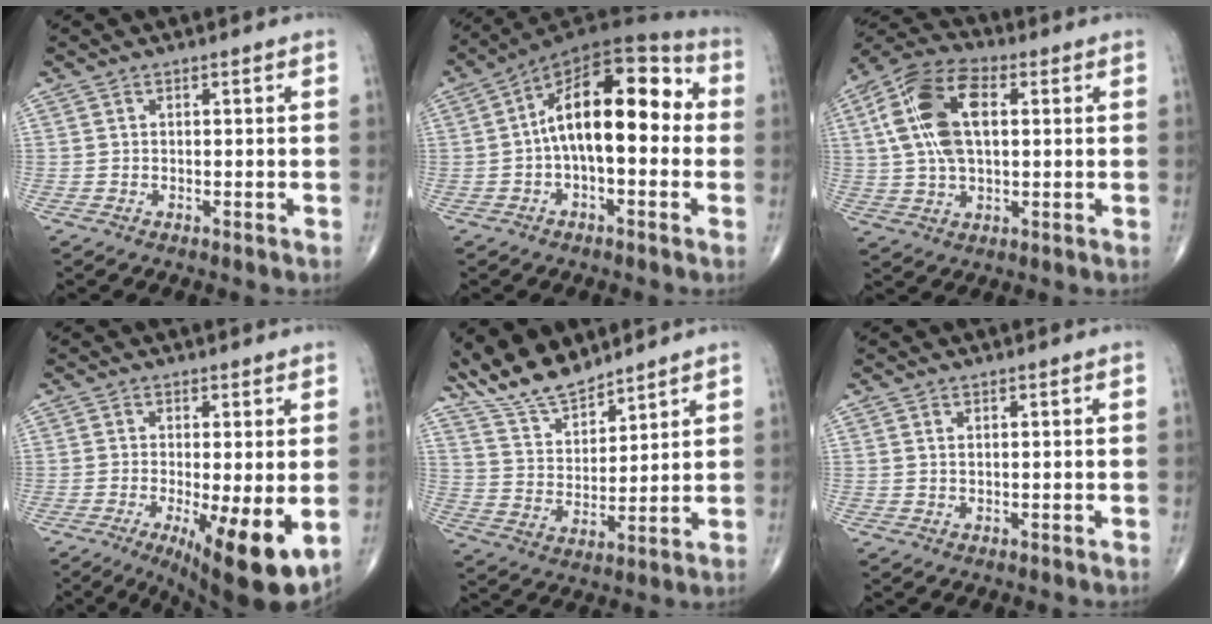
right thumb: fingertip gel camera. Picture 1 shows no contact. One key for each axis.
{"total": 17.2, "fx": 0.9, "fy": 8.4, "fz": 14.9, "tx": -0.209, "ty": 0.047, "tz": 0.001}
{"total": 15.2, "fx": 3.0, "fy": 8.0, "fz": 12.6, "tx": -0.252, "ty": 0.021, "tz": 0.053}
{"total": 12.0, "fx": -3.1, "fy": 3.1, "fz": 11.1, "tx": -0.168, "ty": -0.028, "tz": -0.040}
{"total": 10.5, "fx": 9.5, "fy": 3.2, "fz": 3.3, "tx": -0.049, "ty": -0.050, "tz": 0.187}
{"total": 0.7, "fx": 0.3, "fy": 0.2, "fz": 0.5, "tx": -0.010, "ty": 0.001, "tz": 0.007}